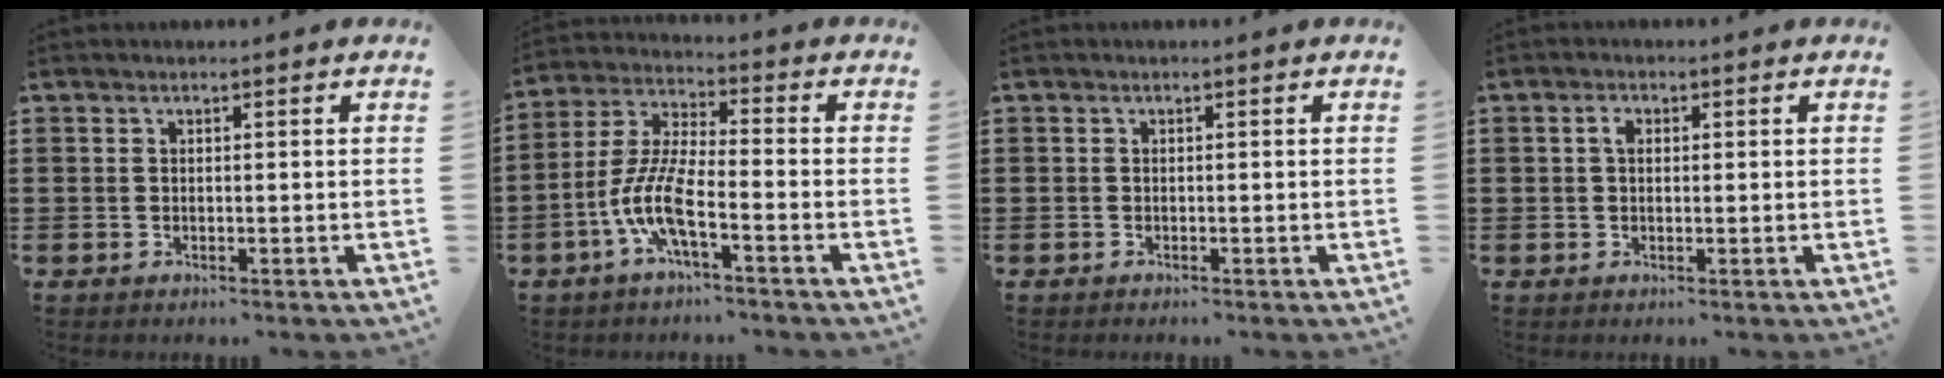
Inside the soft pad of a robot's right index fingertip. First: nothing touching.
{"total": 8.5, "force": [-4.0, 1.6, 7.4], "torque": [-0.179, -0.016, -0.081]}
{"total": 0.0}
{"total": 1.7, "force": [0.3, 1.1, 1.3], "torque": [-0.028, 0.009, 0.004]}